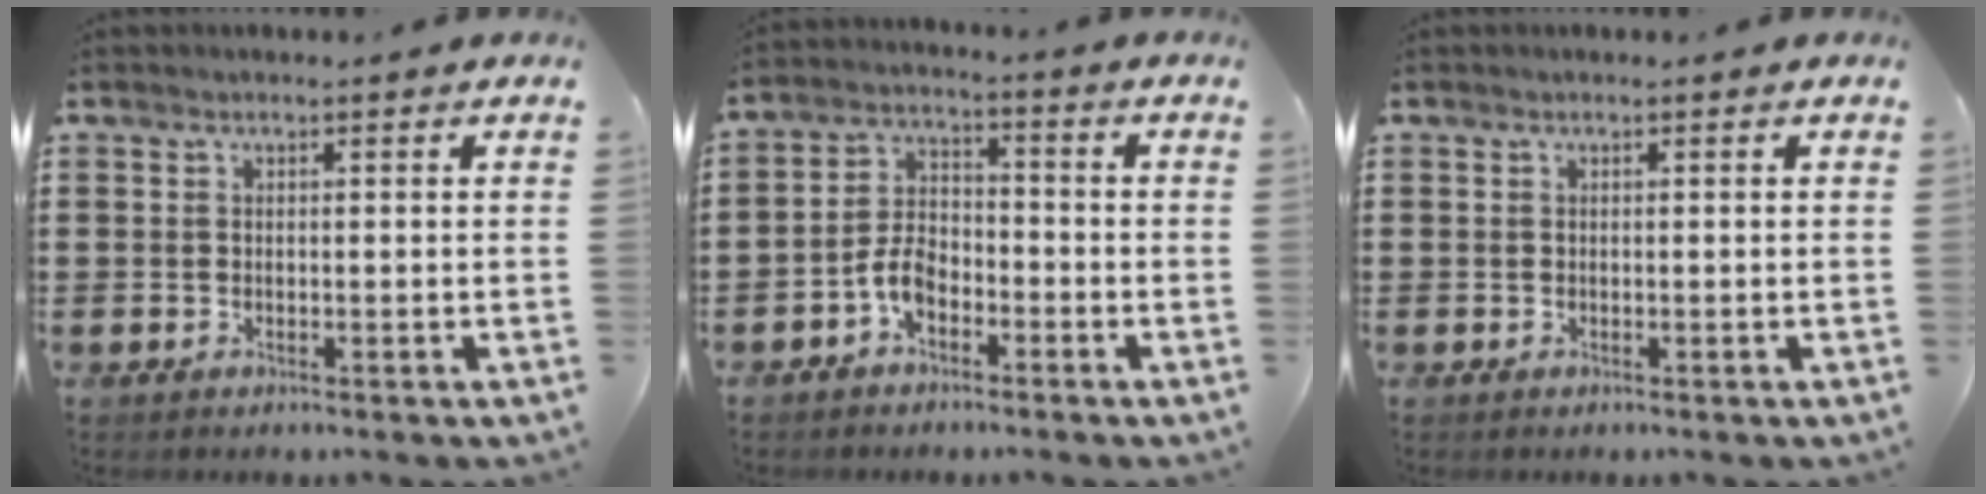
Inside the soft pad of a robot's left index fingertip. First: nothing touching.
{"total": 5.1, "force": [-2.9, 2.9, 3.1], "torque": [-0.076, 0.007, -0.060]}
{"total": 0.0}